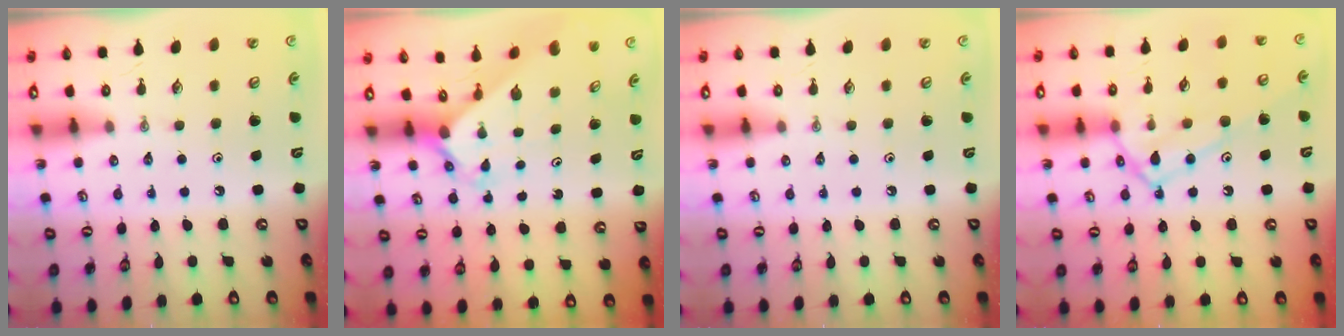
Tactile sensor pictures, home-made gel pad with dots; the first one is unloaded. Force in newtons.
{"total": 2.5, "press": 2.5, "slide": 0.3}
{"total": 0.0}
{"total": 13.6, "press": 13.6, "slide": 0.9}